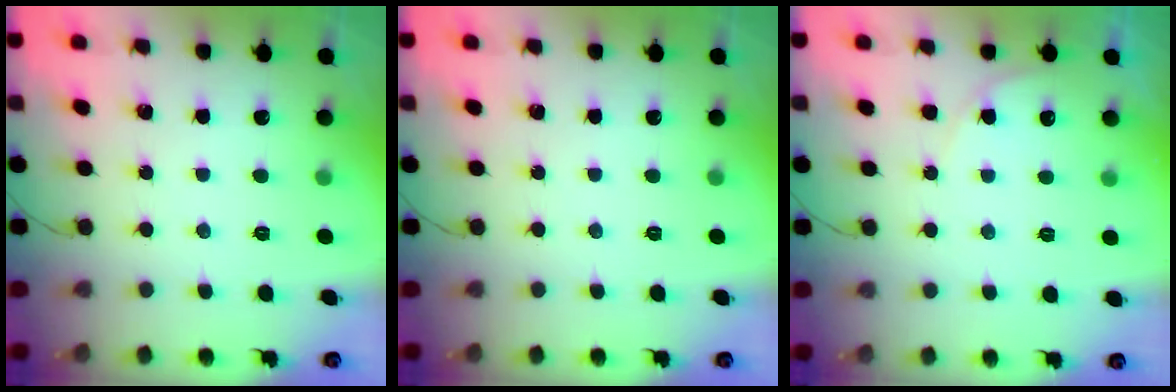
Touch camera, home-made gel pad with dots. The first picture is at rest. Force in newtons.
{"total": 0.0}
{"total": 4.1, "press": 4.1, "slide": 0.6}